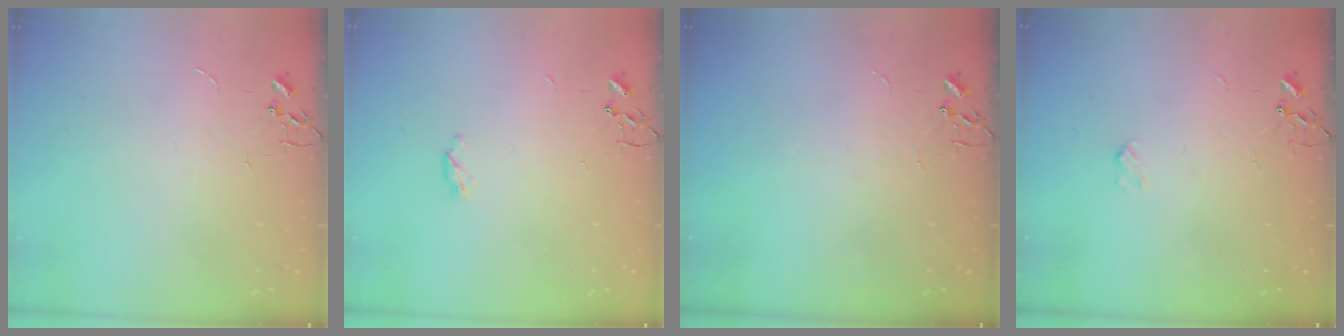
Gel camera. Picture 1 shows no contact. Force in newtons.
{"total": 3.3, "press": 3.3, "slide": 0.5}
{"total": 0.0}
{"total": 2.4, "press": 2.4, "slide": 0.4}